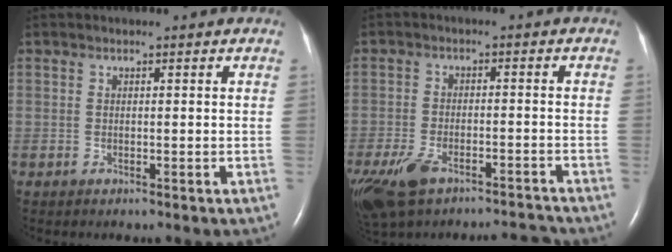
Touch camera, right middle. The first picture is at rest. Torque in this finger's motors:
{"motor_torque": [0.07, -0.35, 0.15, 0.06]}